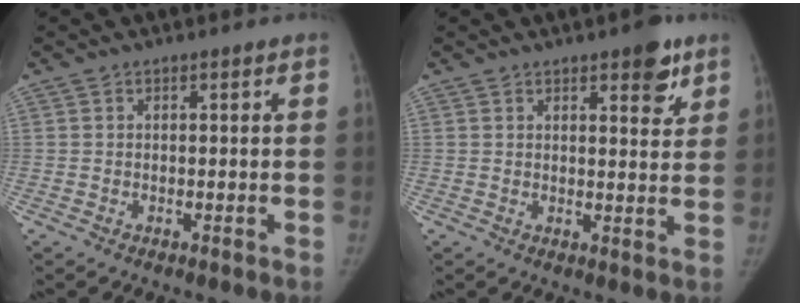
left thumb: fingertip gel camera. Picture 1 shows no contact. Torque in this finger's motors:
{"motor_torque": [0.96, -0.03, 0.66, -0.46, 0.07]}